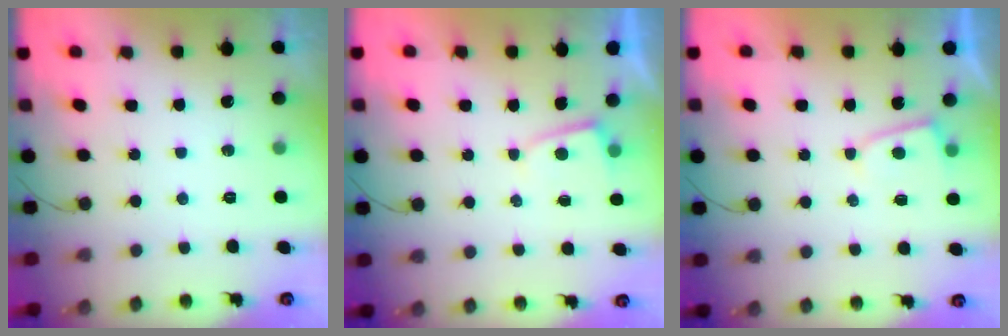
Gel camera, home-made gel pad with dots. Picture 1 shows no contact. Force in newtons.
{"total": 2.3, "press": 2.3, "slide": 0.2}
{"total": 3.7, "press": 3.7, "slide": 0.3}